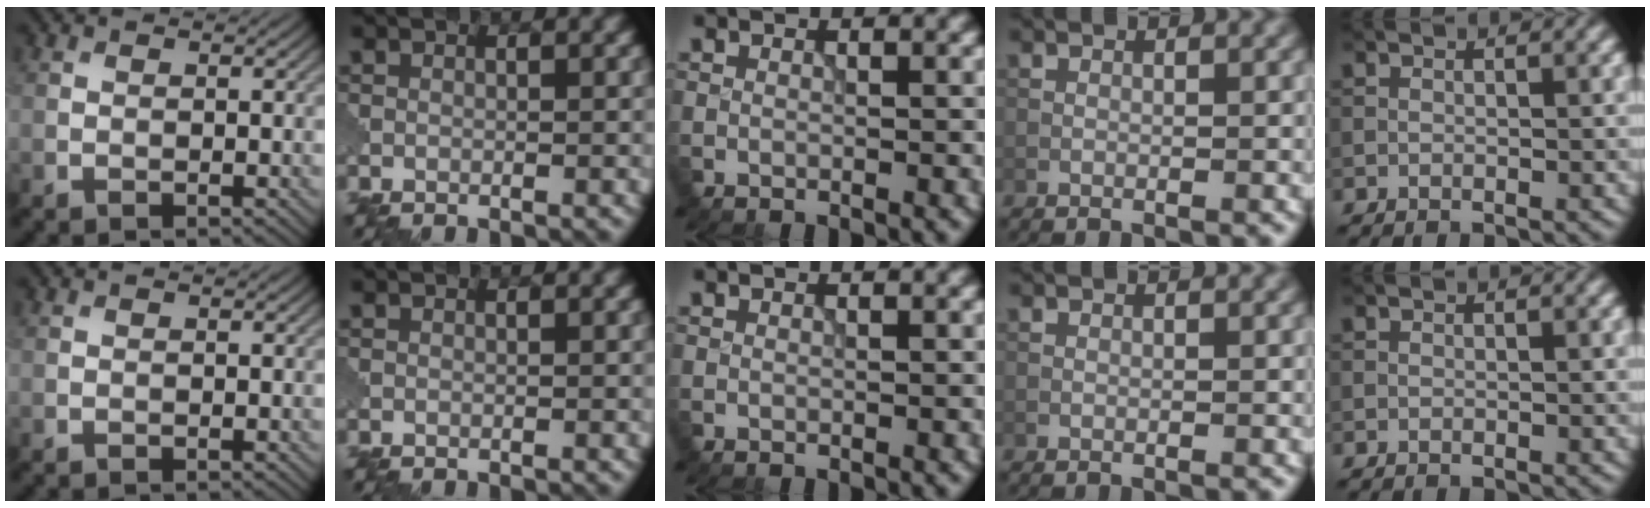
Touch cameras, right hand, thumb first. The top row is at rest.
{}